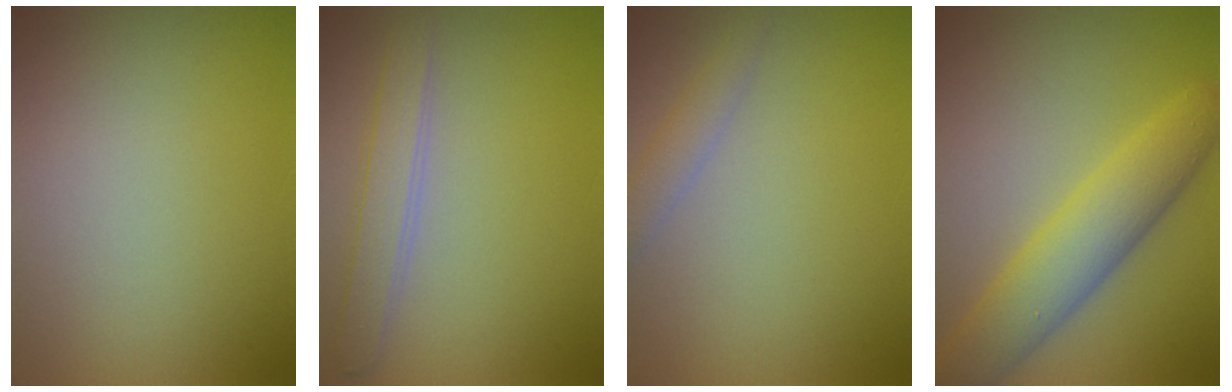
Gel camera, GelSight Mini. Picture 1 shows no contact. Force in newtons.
{"total": 2.5, "press": 2.4, "slide": 0.1}
{"total": 1.6, "press": 1.6, "slide": 0.2}
{"total": 6.2, "press": 6.2, "slide": 0.1}